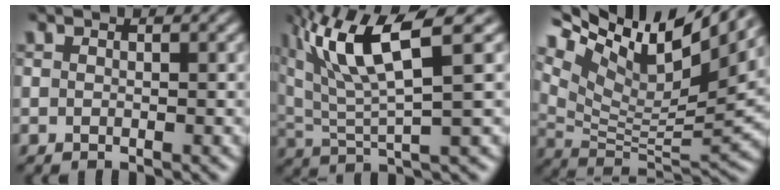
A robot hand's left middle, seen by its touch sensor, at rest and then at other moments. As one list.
[{"total": 8.9, "force": [4.3, 2.0, 7.5], "torque": [-0.150, 0.009, 0.083]}, {"total": 14.2, "force": [9.2, 4.4, 9.9], "torque": [-0.207, 0.032, 0.172]}]